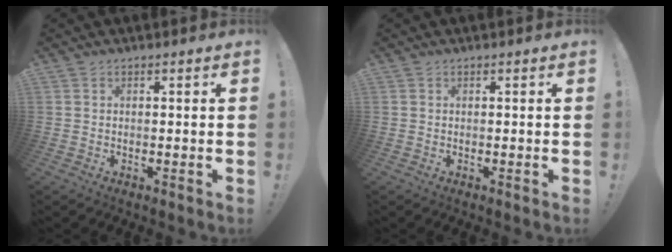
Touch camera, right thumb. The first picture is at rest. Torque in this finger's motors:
{"motor_torque": [0.00, 0.00, 0.00, 0.00, 0.01]}